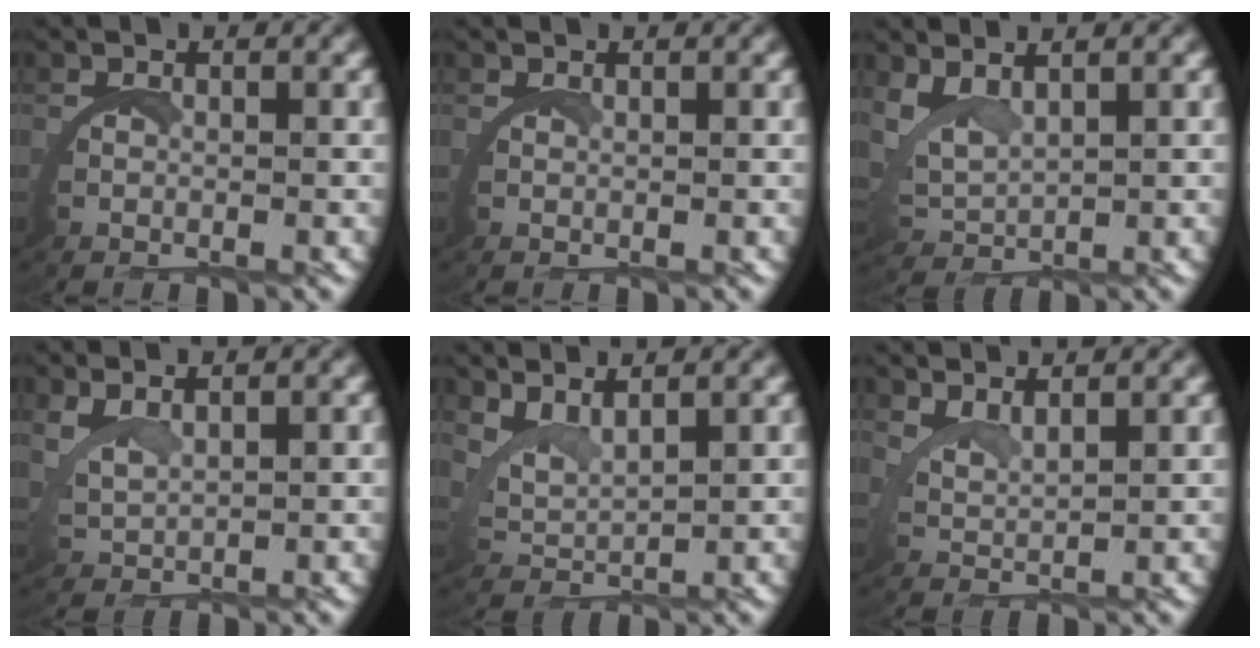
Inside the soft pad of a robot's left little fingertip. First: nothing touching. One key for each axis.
{"total": 0.9, "fx": 0.7, "fy": -0.5, "fz": -0.1, "tx": 0.001, "ty": 0.002, "tz": 0.014}
{"total": 3.2, "fx": 2.3, "fy": 1.6, "fz": 1.6, "tx": -0.067, "ty": -0.010, "tz": 0.052}
{"total": 2.1, "fx": 1.9, "fy": 0.4, "fz": 0.8, "tx": -0.039, "ty": -0.007, "tz": 0.047}
{"total": 4.1, "fx": 3.0, "fy": 2.1, "fz": 1.8, "tx": -0.064, "ty": -0.003, "tz": 0.052}
{"total": 3.6, "fx": 3.4, "fy": 0.5, "fz": 1.1, "tx": -0.036, "ty": -0.002, "tz": 0.062}